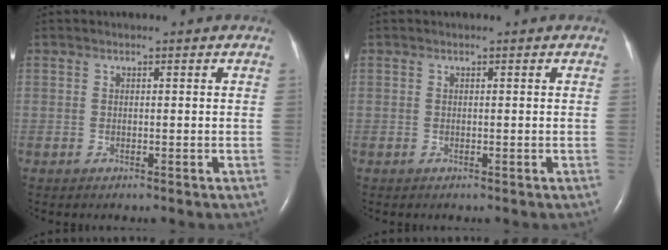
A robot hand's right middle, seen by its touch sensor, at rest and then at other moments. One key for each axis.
{"total": 0.0}